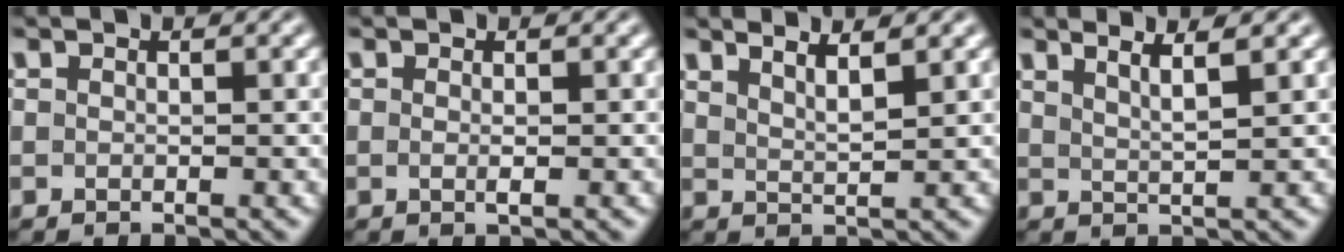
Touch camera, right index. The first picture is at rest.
{"total": 0.8, "force": [-0.3, -0.4, 0.7], "torque": [-0.012, -0.006, -0.002]}
{"total": 3.1, "force": [2.5, -0.3, 1.8], "torque": [-0.021, -0.003, 0.047]}
{"total": 3.2, "force": [2.4, -0.4, 2.2], "torque": [-0.026, -0.001, 0.046]}